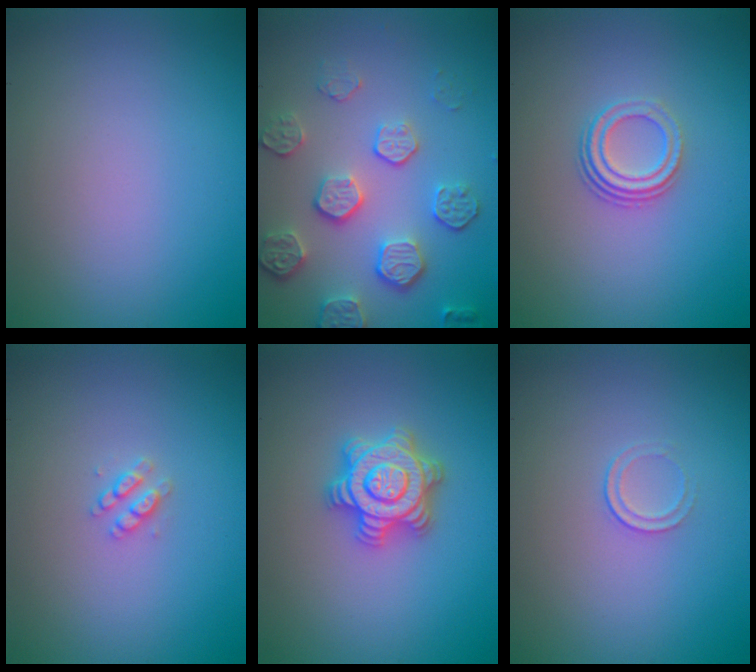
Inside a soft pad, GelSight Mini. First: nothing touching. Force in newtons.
{"total": 5.4, "press": 4.2, "slide": 3.3}
{"total": 3.0, "press": 2.1, "slide": 2.1}
{"total": 1.4, "press": 1.3, "slide": 0.3}
{"total": 4.6, "press": 4.6, "slide": 0.7}
{"total": 1.0, "press": 0.5, "slide": 0.9}